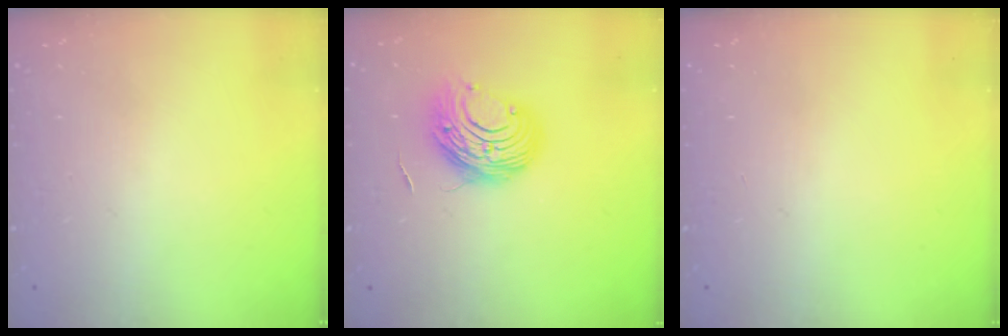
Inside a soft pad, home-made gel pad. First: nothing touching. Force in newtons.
{"total": 9.6, "press": 9.5, "slide": 1.2}
{"total": 0.0}